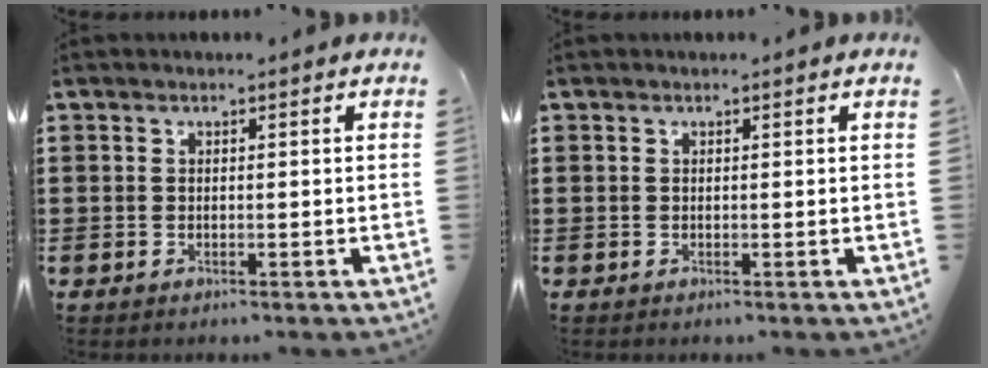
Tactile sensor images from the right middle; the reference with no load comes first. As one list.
[{"total": 0.0}]